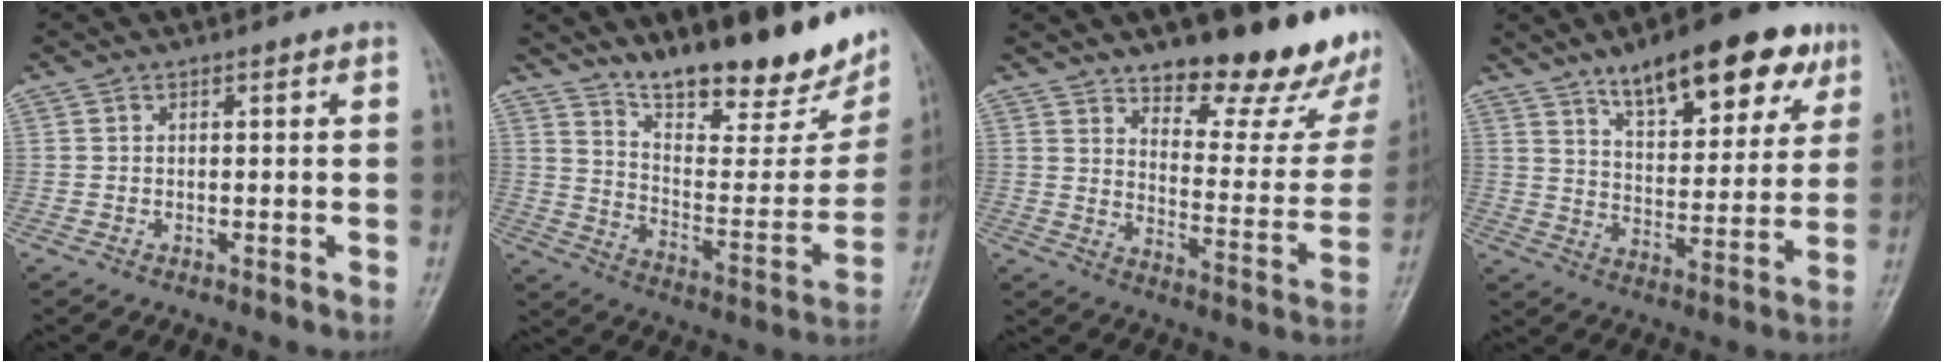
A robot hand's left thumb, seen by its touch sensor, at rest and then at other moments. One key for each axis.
{"total": 23.7, "fx": 17.7, "fy": 7.2, "fz": 14.0, "tx": -0.166, "ty": -0.101, "tz": 0.267}
{"total": 23.0, "fx": 16.4, "fy": 8.3, "fz": 13.9, "tx": -0.134, "ty": -0.110, "tz": 0.219}
{"total": 19.2, "fx": 11.7, "fy": 7.6, "fz": 13.2, "tx": -0.146, "ty": -0.042, "tz": 0.178}